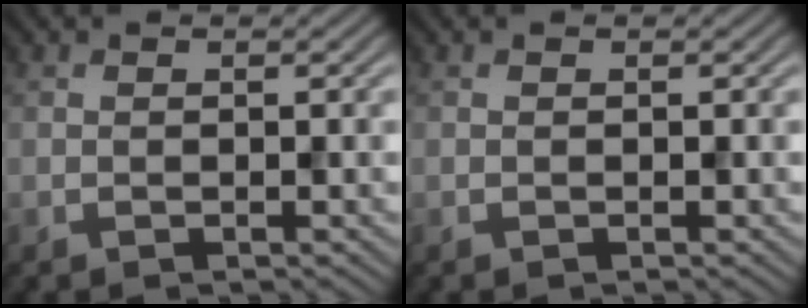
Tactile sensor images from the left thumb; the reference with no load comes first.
{"total": 0.0}